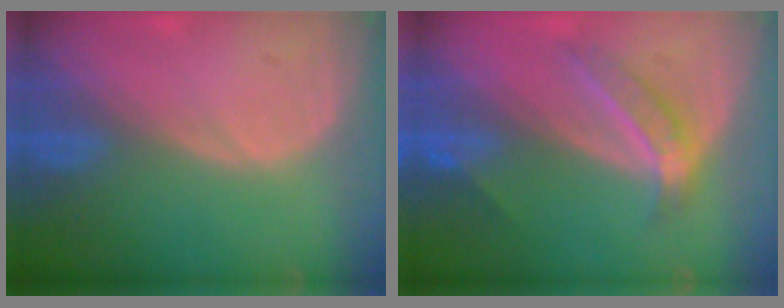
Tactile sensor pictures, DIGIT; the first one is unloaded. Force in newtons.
{"total": 5.0, "press": 4.6, "slide": 2.0}